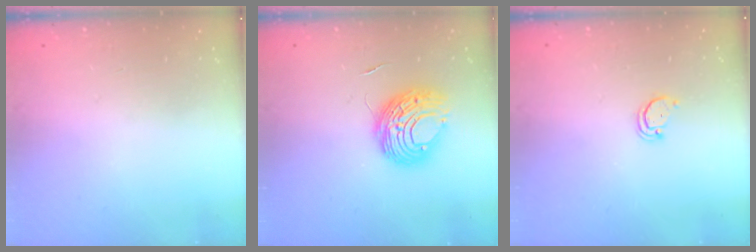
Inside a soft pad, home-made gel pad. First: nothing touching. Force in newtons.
{"total": 9.6, "press": 9.5, "slide": 0.9}
{"total": 2.0, "press": 2.0, "slide": 0.2}